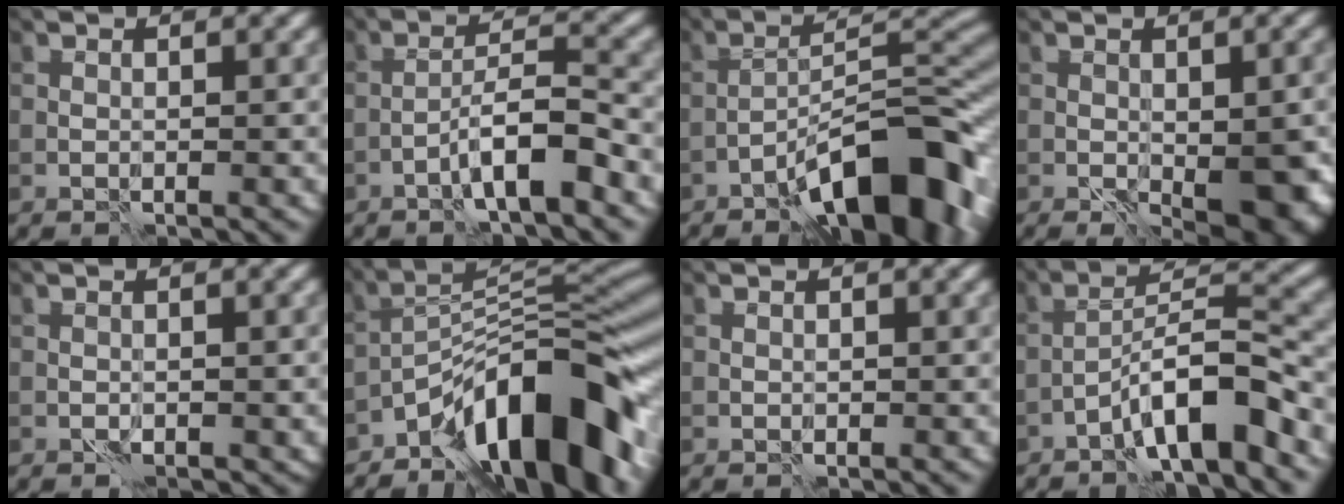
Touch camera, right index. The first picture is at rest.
{"total": 4.5, "force": [-2.5, 0.7, 3.6], "torque": [-0.058, 0.020, -0.047]}
{"total": 11.1, "force": [-6.9, 3.2, 8.1], "torque": [-0.111, 0.026, -0.115]}
{"total": 7.7, "force": [-1.7, 3.7, 6.6], "torque": [-0.093, -0.023, -0.007]}
{"total": 1.0, "force": [-0.5, 0.6, 0.6], "torque": [-0.008, 0.000, -0.006]}
{"total": 12.6, "force": [-7.7, 4.3, 9.0], "torque": [-0.112, 0.020, -0.139]}
{"total": 0.0}
{"total": 6.5, "force": [-4.0, 1.2, 5.0], "torque": [-0.082, 0.022, -0.070]}